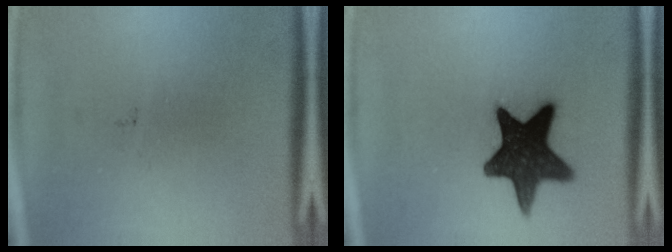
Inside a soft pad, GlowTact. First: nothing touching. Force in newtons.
{"total": 15.3}